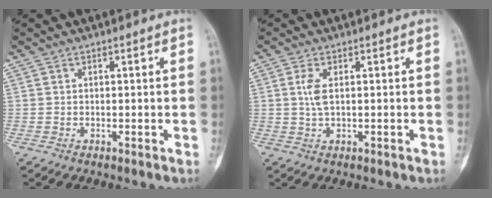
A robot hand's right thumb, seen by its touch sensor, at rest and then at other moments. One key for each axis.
{"total": 3.1, "fx": 0.4, "fy": 0.9, "fz": 2.9, "tx": -0.072, "ty": 0.001, "tz": 0.010}